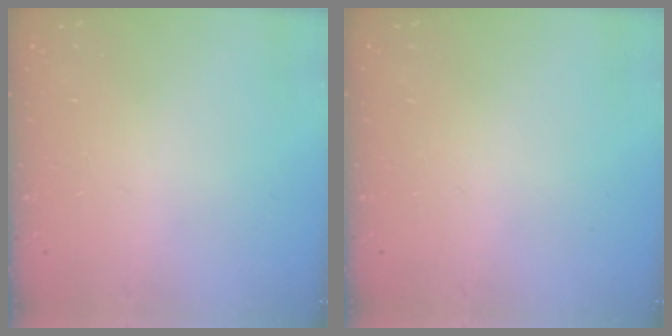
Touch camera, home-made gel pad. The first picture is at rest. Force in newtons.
{"total": 0.0}